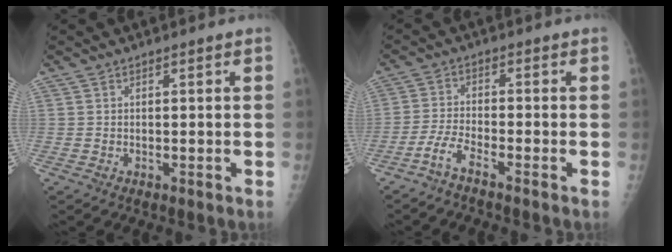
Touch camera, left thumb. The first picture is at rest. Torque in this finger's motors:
{"motor_torque": [-0.04, 0.08, 0.17, 0.58, 0.04]}